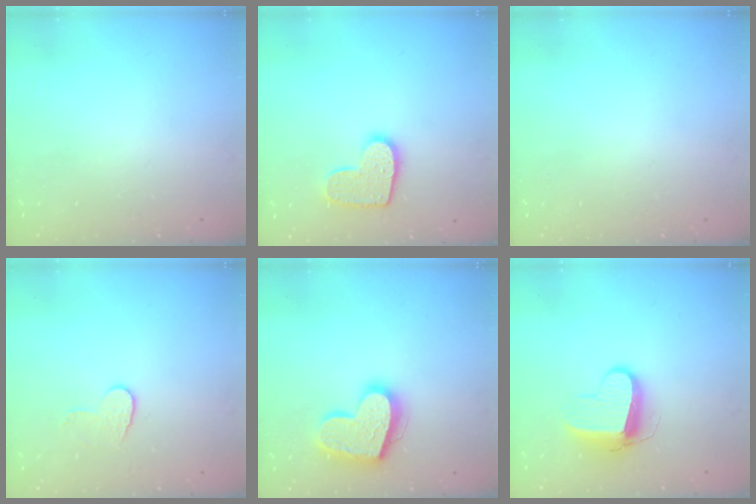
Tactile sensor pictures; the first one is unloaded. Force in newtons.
{"total": 11.2, "press": 11.2, "slide": 0.6}
{"total": 0.0}
{"total": 6.1, "press": 6.1, "slide": 0.5}
{"total": 17.6, "press": 17.6, "slide": 1.4}
{"total": 9.6, "press": 9.5, "slide": 0.9}